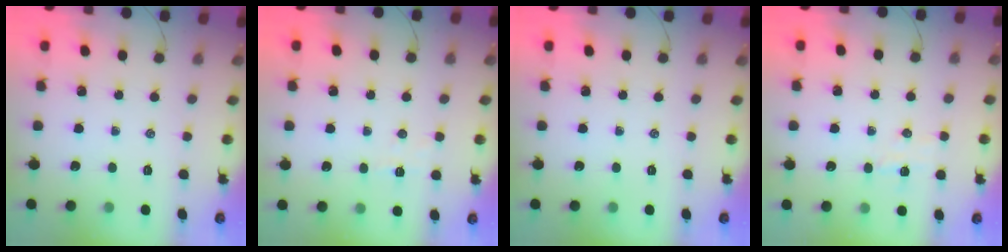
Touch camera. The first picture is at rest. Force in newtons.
{"total": 3.8, "press": 3.6, "slide": 1.2}
{"total": 0.0}
{"total": 3.8, "press": 3.7, "slide": 0.9}